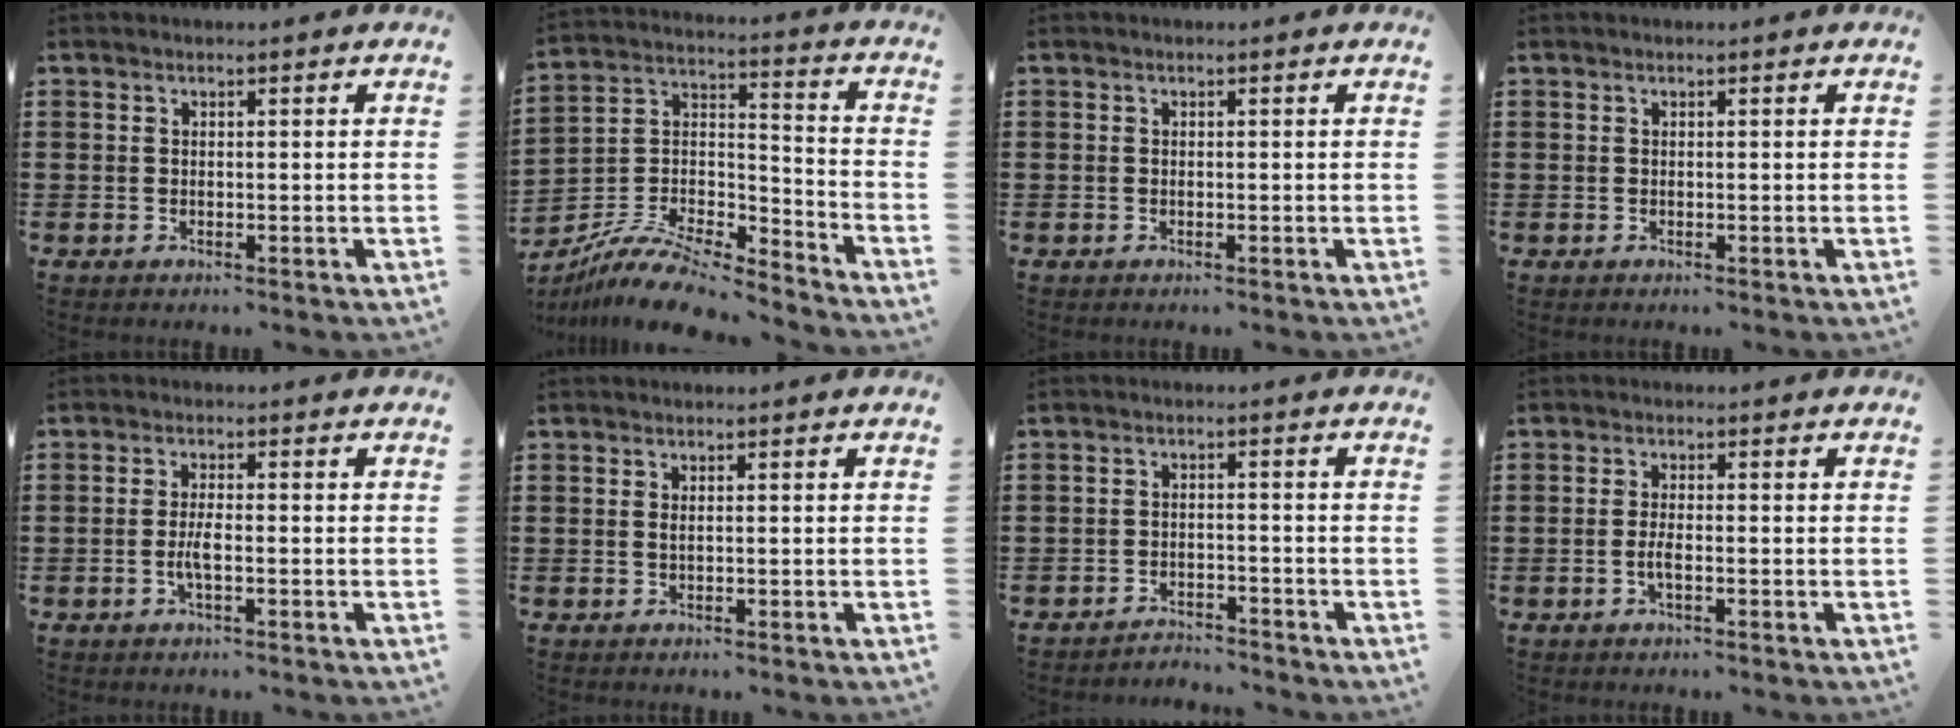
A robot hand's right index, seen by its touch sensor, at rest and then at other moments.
{"total": 10.6, "force": [-9.2, 2.3, 4.7], "torque": [-0.099, 0.018, -0.186]}
{"total": 0.0}
{"total": 0.0}
{"total": 2.6, "force": [-0.9, 0.6, 2.3], "torque": [-0.057, -0.003, -0.020]}
{"total": 0.6, "force": [0.0, 0.1, 0.6], "torque": [-0.012, -0.002, 0.001]}
{"total": 2.9, "force": [-2.9, 0.2, -0.1], "torque": [-0.006, 0.000, -0.063]}
{"total": 2.2, "force": [-0.7, 0.4, 2.0], "torque": [-0.045, -0.002, -0.015]}